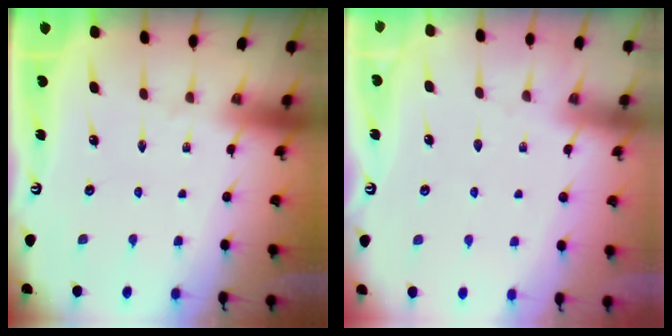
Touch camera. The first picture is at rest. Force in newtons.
{"total": 3.7, "press": 3.6, "slide": 0.6}